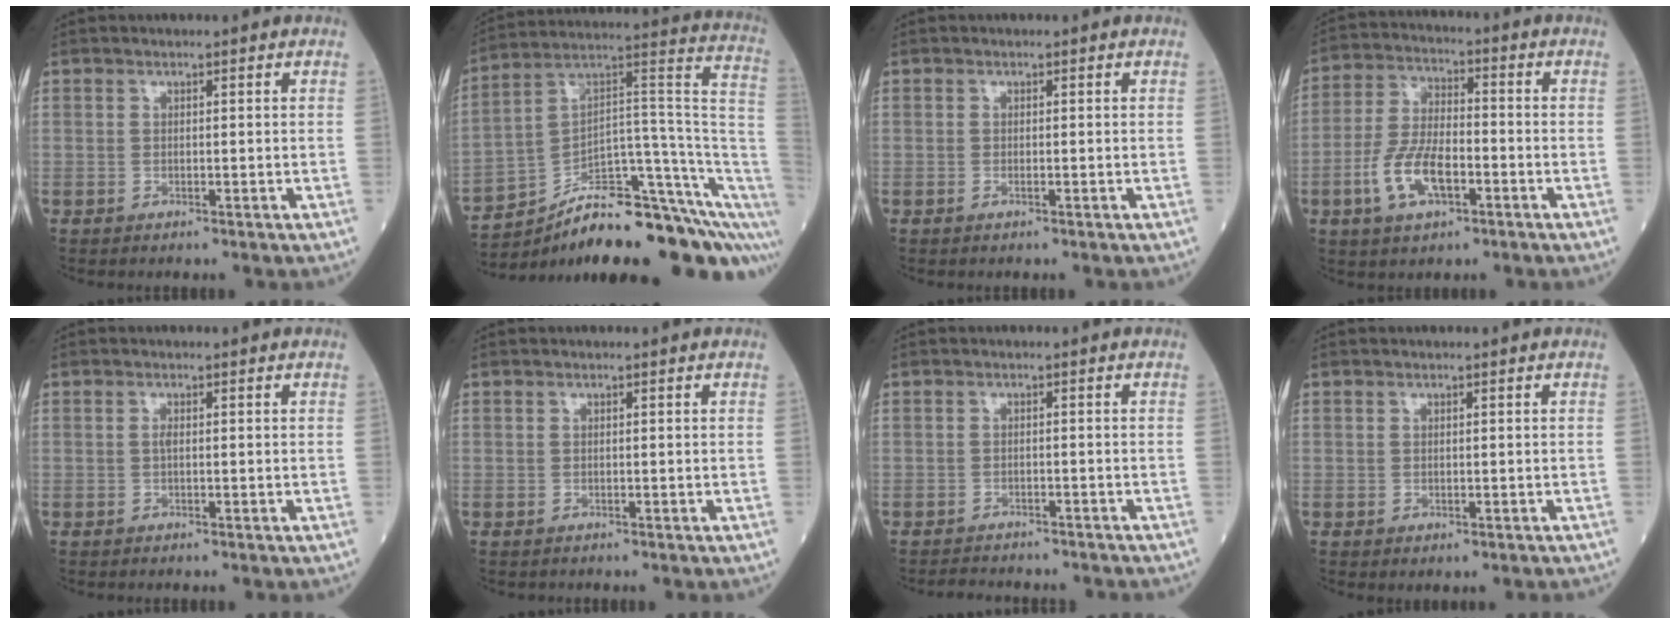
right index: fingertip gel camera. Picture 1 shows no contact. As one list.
[{"total": 25.4, "force": [-16.8, 6.1, 18.0], "torque": [-0.173, 0.054, -0.249]}, {"total": 0.0}, {"total": 9.4, "force": [-3.5, 3.9, 7.8], "torque": [-0.167, 0.005, -0.066]}, {"total": 0.6, "force": [0.0, 0.1, 0.6], "torque": [-0.014, 0.001, -0.001]}, {"total": 0.0}, {"total": 6.5, "force": [-6.0, 1.7, 1.8], "torque": [-0.026, -0.007, -0.075]}, {"total": 0.6, "force": [0.0, 0.5, 0.2], "torque": [-0.006, -0.001, 0.003]}]